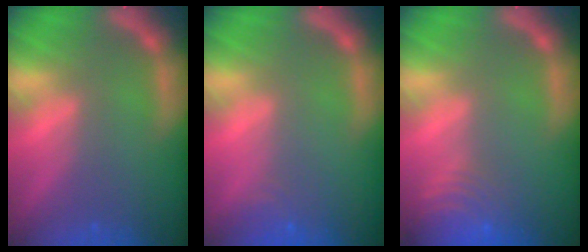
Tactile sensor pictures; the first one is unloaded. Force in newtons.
{"total": 1.9}
{"total": 8.5}